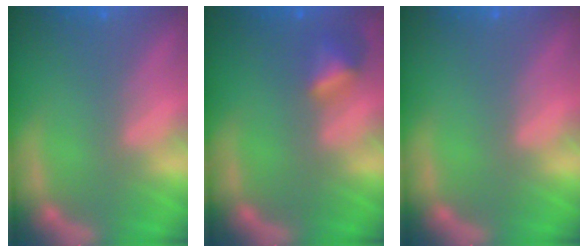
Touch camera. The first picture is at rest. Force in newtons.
{"total": 2.4}
{"total": 0.0}